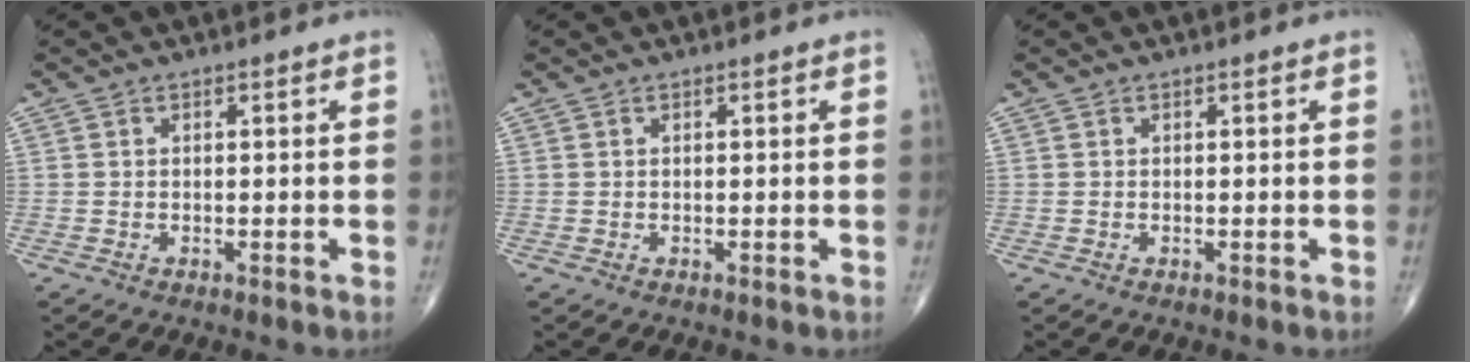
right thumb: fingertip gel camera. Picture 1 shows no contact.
{"total": 0.0}
{"total": 0.0}